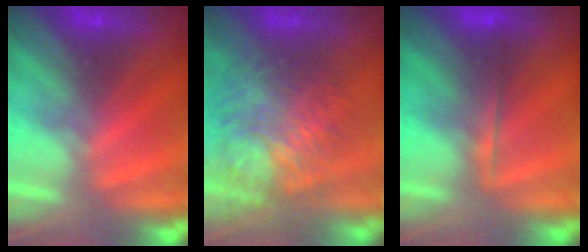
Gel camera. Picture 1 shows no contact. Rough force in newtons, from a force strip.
{"total": 9.7}
{"total": 2.1}